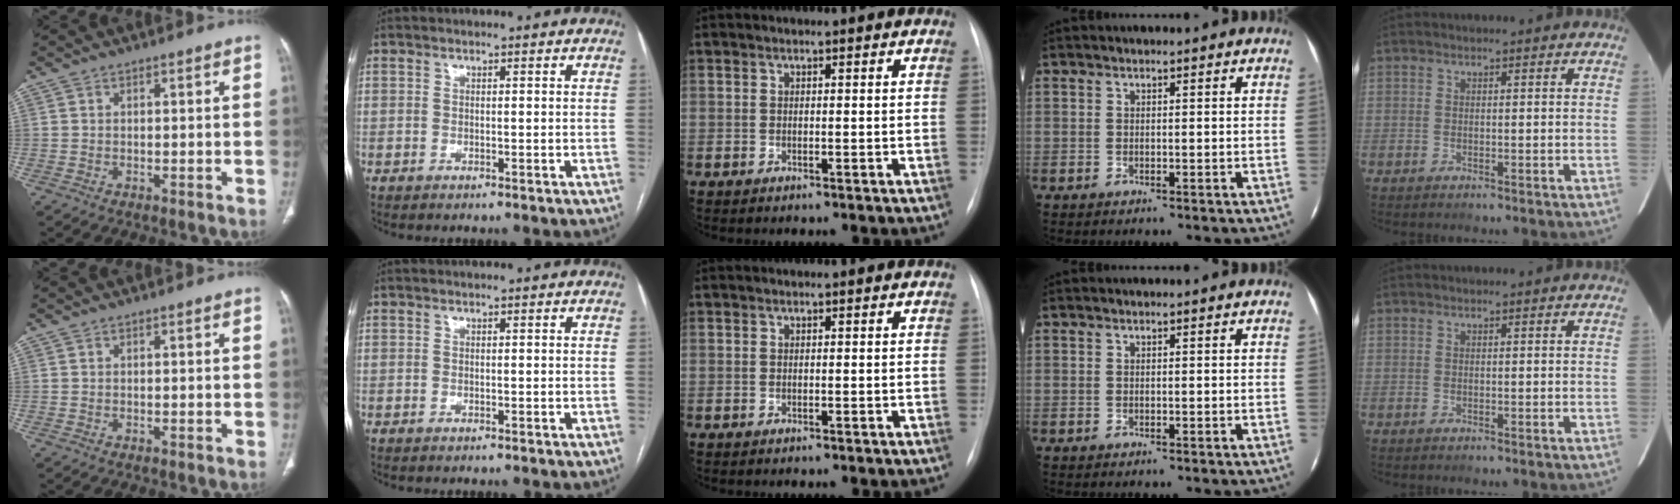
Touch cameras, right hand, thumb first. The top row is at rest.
{}